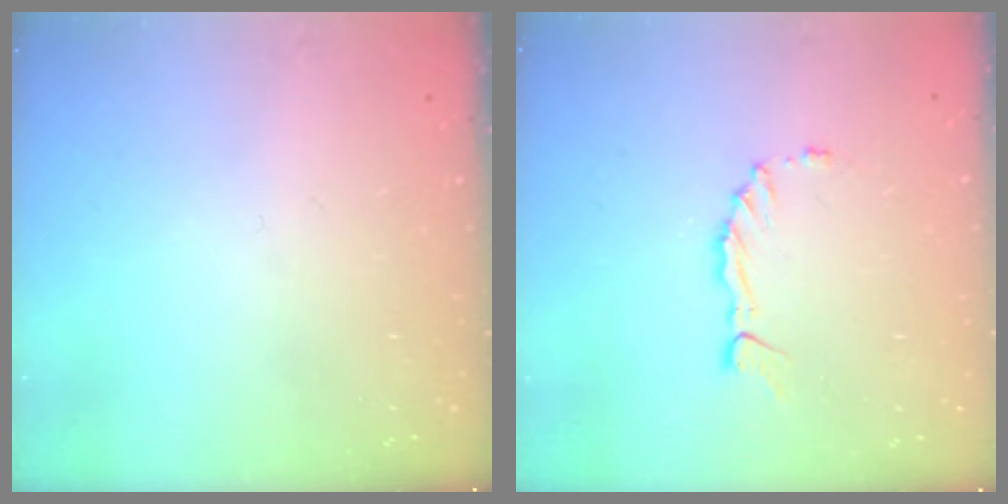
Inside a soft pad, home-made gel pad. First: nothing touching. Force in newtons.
{"total": 1.7, "press": 1.6, "slide": 0.4}